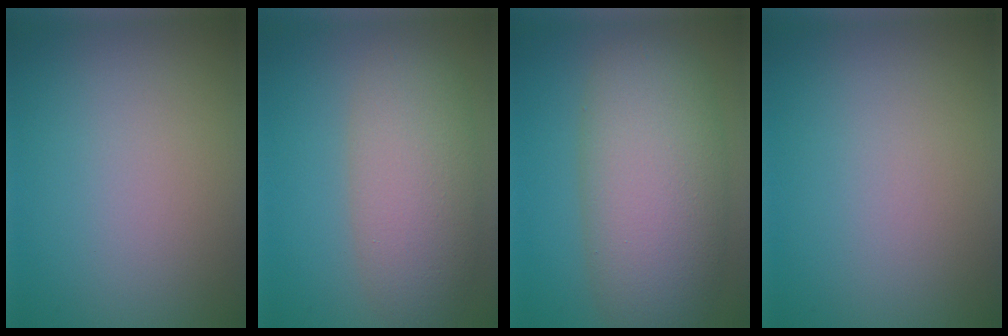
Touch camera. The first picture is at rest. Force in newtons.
{"total": 6.3, "press": 6.3, "slide": 0.4}
{"total": 9.6, "press": 9.6, "slide": 0.5}
{"total": 0.0}